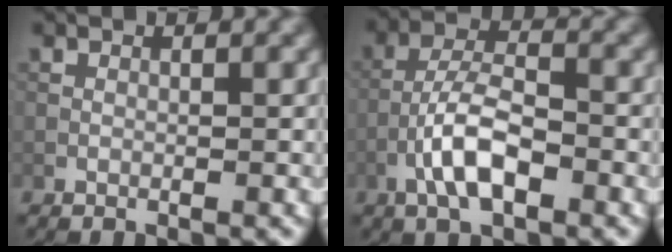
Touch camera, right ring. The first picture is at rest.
{"total": 5.4, "force": [-2.3, 2.1, 4.4], "torque": [-0.082, 0.010, -0.049]}